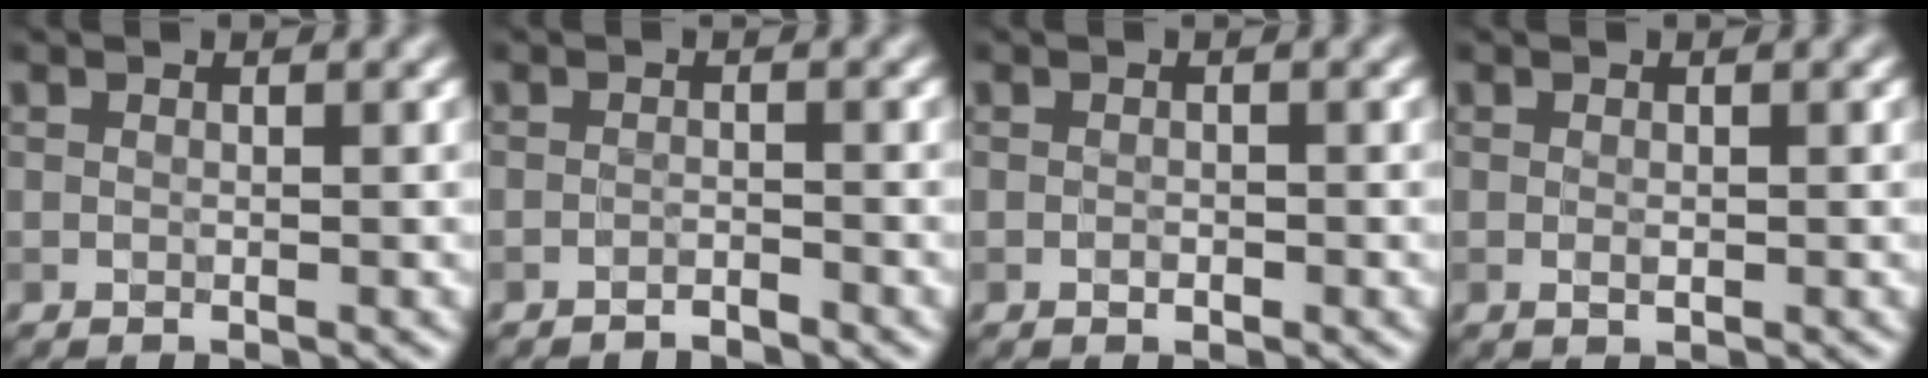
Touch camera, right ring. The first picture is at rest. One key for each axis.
{"total": 1.1, "fx": -1.0, "fy": 0.1, "fz": 0.3, "tx": -0.002, "ty": 0.003, "tz": -0.020}
{"total": 0.6, "fx": -0.3, "fy": 0.4, "fz": 0.4, "tx": -0.007, "ty": 0.000, "tz": -0.005}
{"total": 0.6, "fx": 0.0, "fy": 0.3, "fz": 0.5, "tx": -0.012, "ty": -0.002, "tz": 0.000}